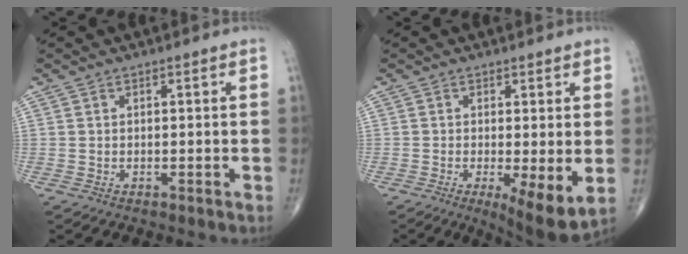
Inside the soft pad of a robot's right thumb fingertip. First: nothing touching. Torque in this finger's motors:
{"motor_torque": [0.94, 1.30, -0.10, -0.28, 0.27]}